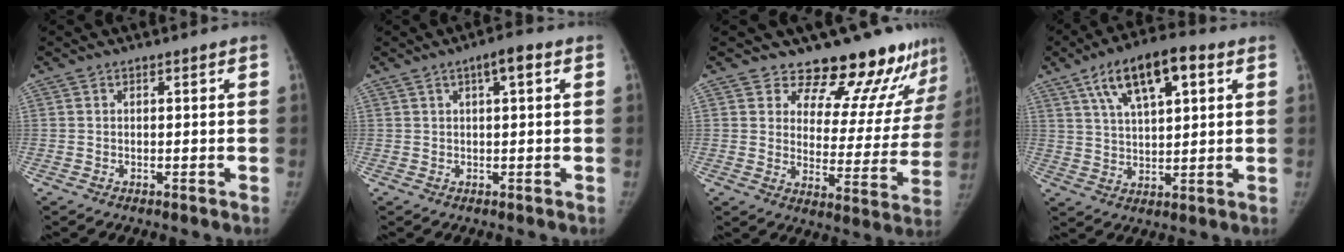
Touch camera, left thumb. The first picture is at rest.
{"total": 3.5, "force": [1.4, 0.9, 3.1], "torque": [-0.046, 0.006, 0.018]}
{"total": 17.3, "force": [15.4, 6.2, 4.8], "torque": [0.004, -0.119, 0.186]}
{"total": 13.2, "force": [6.1, 5.4, 10.4], "torque": [-0.156, -0.002, 0.099]}